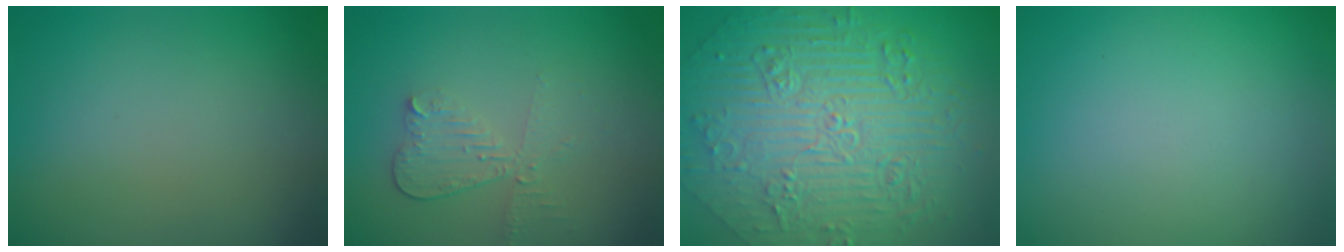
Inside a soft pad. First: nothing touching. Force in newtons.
{"total": 2.8, "press": 2.5, "slide": 1.3}
{"total": 10.8, "press": 7.4, "slide": 7.9}
{"total": 0.0}